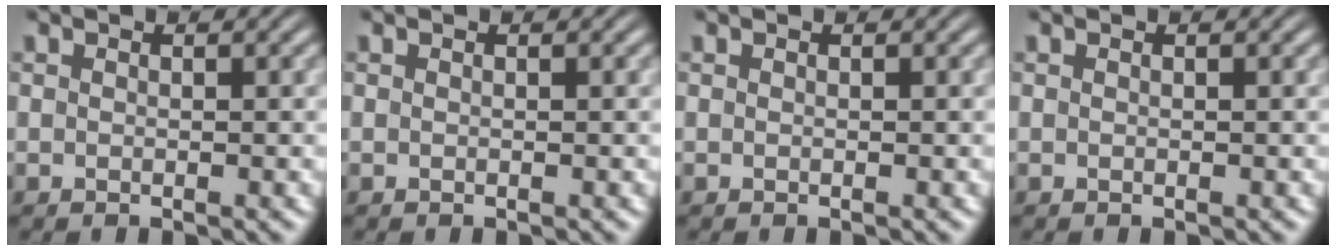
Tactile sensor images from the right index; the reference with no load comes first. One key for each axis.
{"total": 0.0}
{"total": 0.0}
{"total": 0.0}